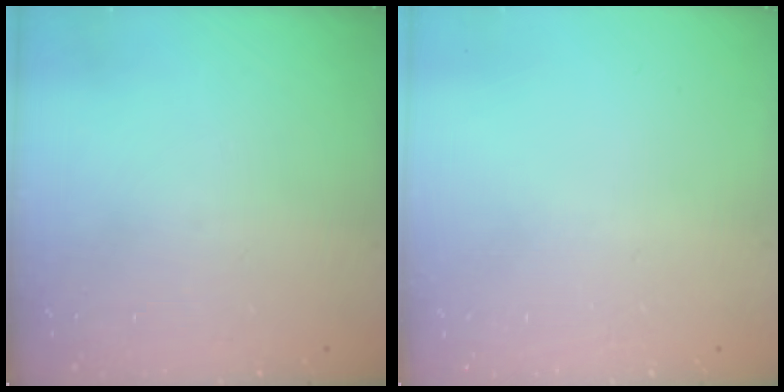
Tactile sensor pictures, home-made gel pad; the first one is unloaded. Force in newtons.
{"total": 0.0}